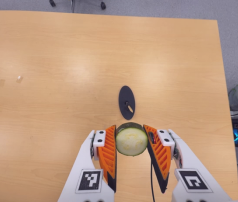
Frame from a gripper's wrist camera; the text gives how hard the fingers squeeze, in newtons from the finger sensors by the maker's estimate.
{"total": 11.7, "left": 10.8, "right": 12.6}